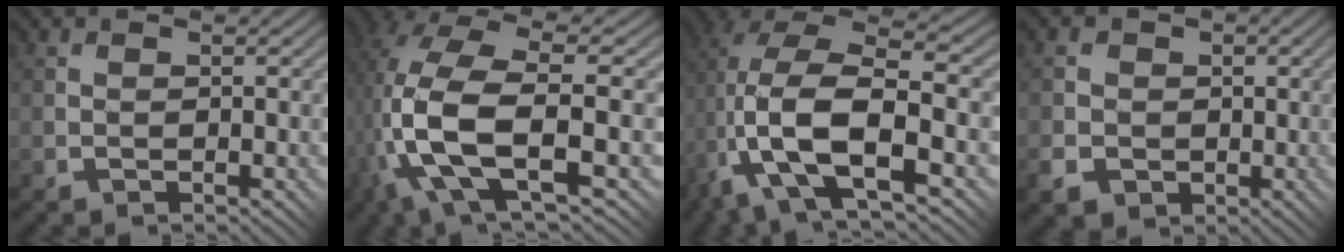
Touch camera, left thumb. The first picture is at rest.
{"total": 12.0, "force": [-2.6, 4.1, 11.0], "torque": [-0.269, 0.008, -0.050]}
{"total": 14.1, "force": [-3.3, 5.9, 12.3], "torque": [-0.260, -0.001, -0.053]}
{"total": 5.9, "force": [-1.1, 5.6, 1.3], "torque": [-0.046, -0.003, -0.042]}